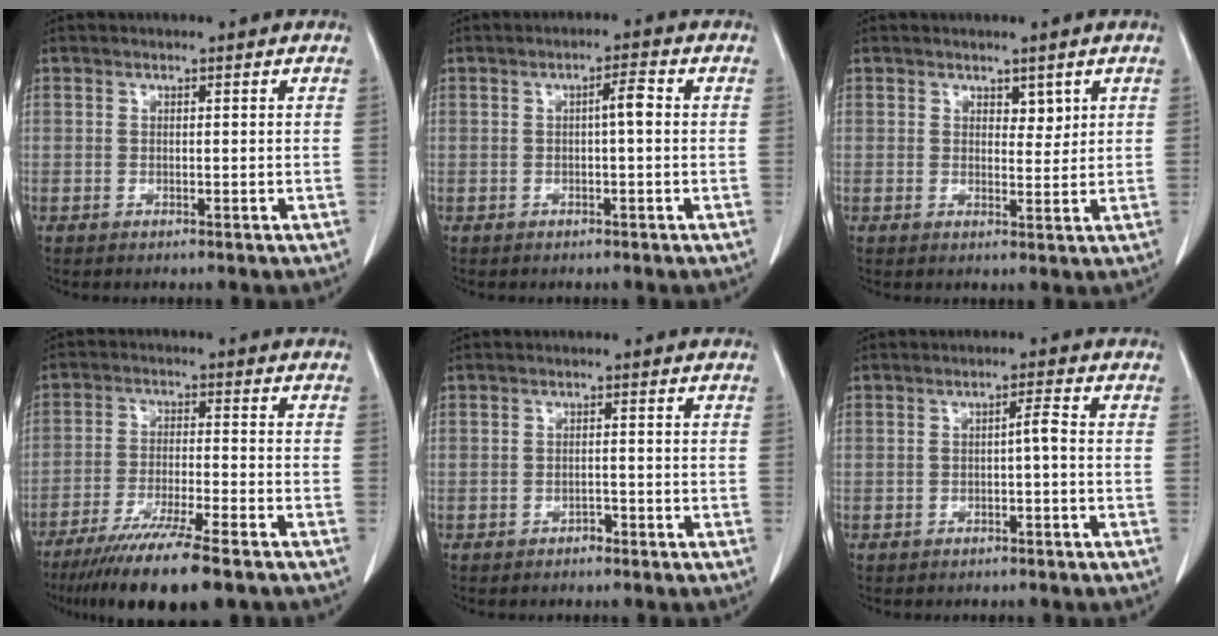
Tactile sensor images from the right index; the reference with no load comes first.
{"total": 2.5, "force": [0.1, 0.2, 2.5], "torque": [-0.040, 0.005, 0.001]}
{"total": 2.2, "force": [1.3, 1.2, 1.3], "torque": [-0.012, -0.006, 0.022]}
{"total": 13.4, "force": [-10.2, 0.5, 8.7], "torque": [-0.148, -0.038, -0.167]}
{"total": 1.1, "force": [-0.8, 0.5, 0.4], "torque": [-0.008, 0.001, -0.013]}
{"total": 2.0, "force": [-0.5, 0.1, 1.9], "torque": [-0.028, 0.004, -0.010]}